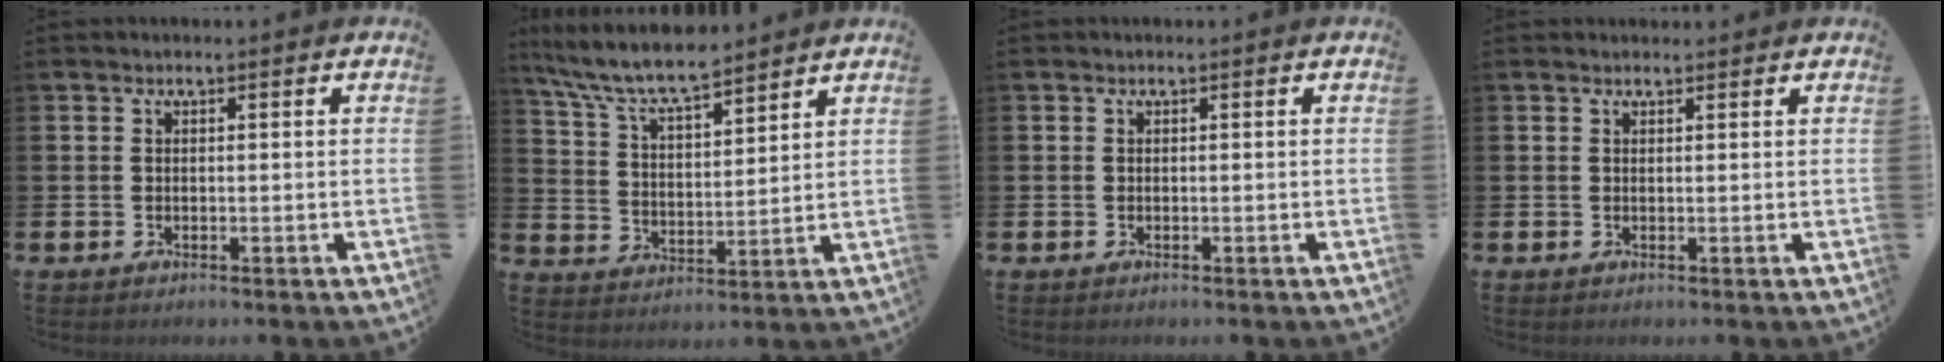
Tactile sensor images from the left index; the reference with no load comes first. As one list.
[{"total": 8.0, "force": [7.4, 1.1, 3.0], "torque": [-0.094, -0.037, 0.133]}, {"total": 0.0}, {"total": 0.6, "force": [0.6, 0.1, 0.1], "torque": [0.004, -0.002, 0.009]}]